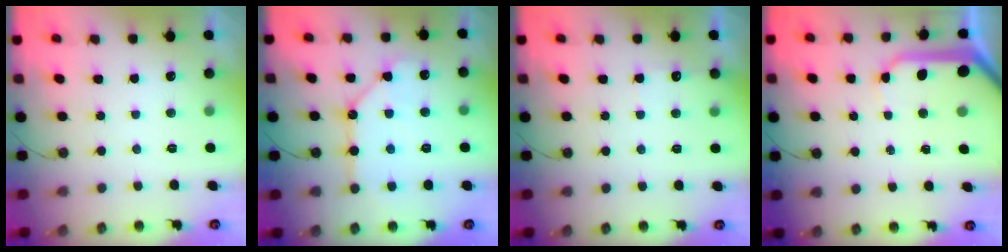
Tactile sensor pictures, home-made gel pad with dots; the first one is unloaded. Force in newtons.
{"total": 10.8, "press": 10.8, "slide": 1.1}
{"total": 3.2, "press": 3.2, "slide": 0.5}
{"total": 9.8, "press": 9.7, "slide": 1.0}